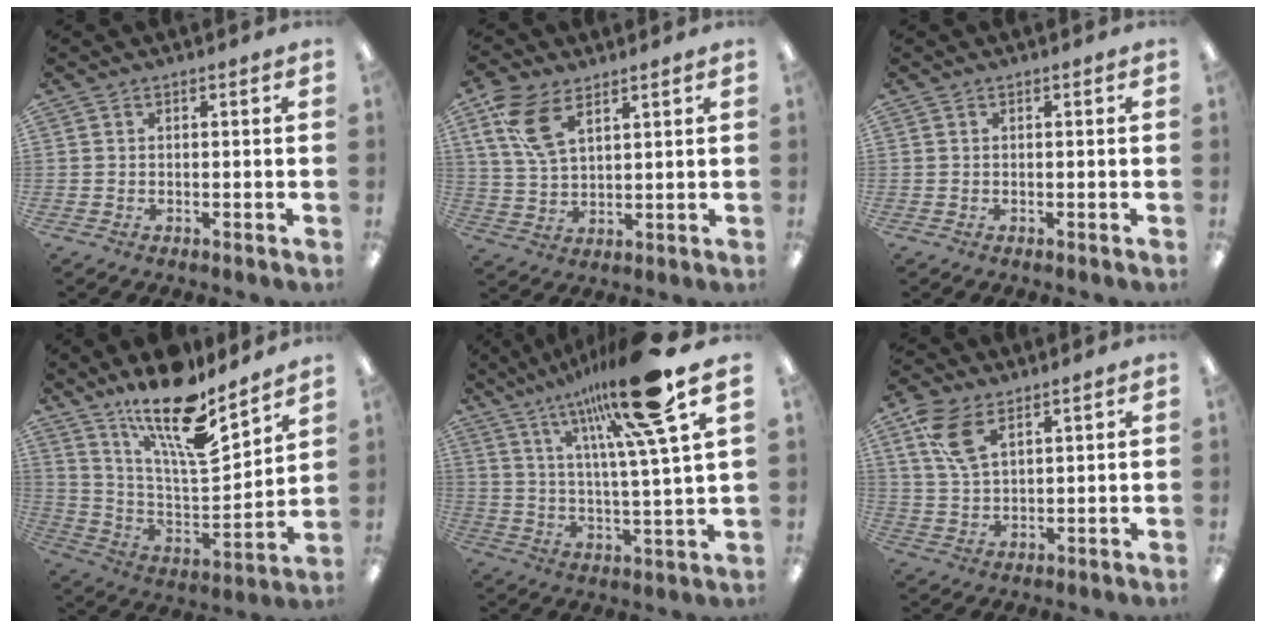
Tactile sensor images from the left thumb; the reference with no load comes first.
{"total": 11.2, "force": [6.4, 5.5, 7.4], "torque": [-0.162, -0.009, 0.123]}
{"total": 0.0}
{"total": 20.5, "force": [15.4, 5.5, 12.4], "torque": [-0.218, -0.109, 0.260]}
{"total": 22.1, "force": [14.9, 2.7, 16.1], "torque": [-0.265, -0.074, 0.225]}
{"total": 9.3, "force": [5.6, 4.5, 5.9], "torque": [-0.127, -0.008, 0.109]}